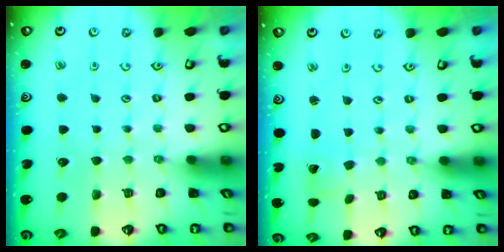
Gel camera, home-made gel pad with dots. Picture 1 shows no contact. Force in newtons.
{"total": 0.0}